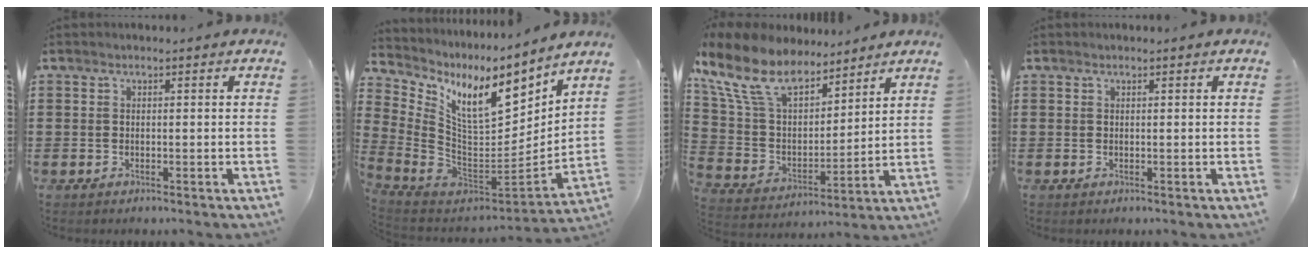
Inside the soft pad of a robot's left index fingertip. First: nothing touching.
{"total": 11.7, "force": [6.4, 5.0, 8.5], "torque": [-0.171, -0.045, 0.113]}
{"total": 12.5, "force": [9.4, 5.2, 6.4], "torque": [-0.175, -0.046, 0.168]}
{"total": 0.0}